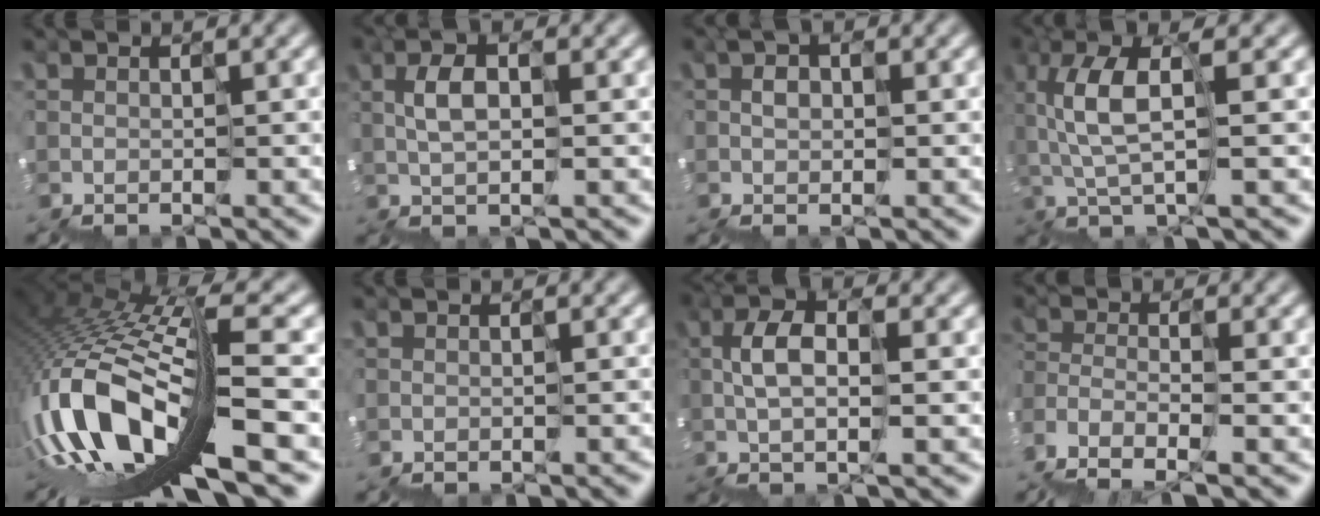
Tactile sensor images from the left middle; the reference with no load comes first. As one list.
[{"total": 1.1, "force": [0.6, 0.3, 0.8], "torque": [-0.028, 0.016, 0.007]}, {"total": 0.7, "force": [0.1, 0.7, 0.2], "torque": [0.002, 0.012, 0.001]}, {"total": 3.4, "force": [-0.5, 1.1, 3.2], "torque": [-0.091, 0.018, -0.025]}, {"total": 10.3, "force": [-4.2, 3.1, 8.9], "torque": [-0.204, 0.017, -0.067]}, {"total": 0.9, "force": [-0.7, 0.1, 0.5], "torque": [-0.001, -0.005, -0.004]}, {"total": 2.3, "force": [0.5, 0.9, 2.1], "torque": [-0.053, 0.020, 0.000]}, {"total": 3.4, "force": [-3.3, 0.7, 0.6], "torque": [-0.030, 0.009, -0.075]}]